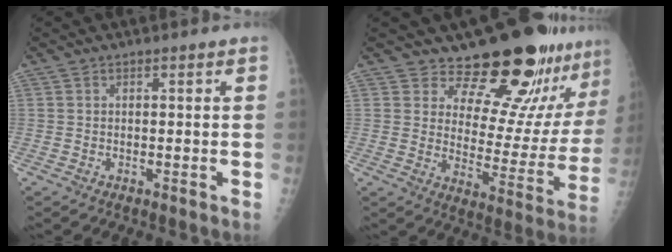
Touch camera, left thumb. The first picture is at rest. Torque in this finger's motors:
{"motor_torque": [0.20, 0.25, 1.06, -0.69, 0.08]}